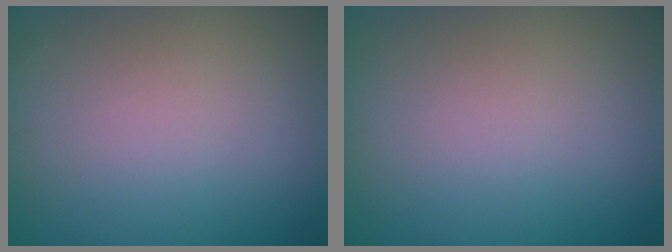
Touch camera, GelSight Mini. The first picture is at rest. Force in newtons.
{"total": 0.0}